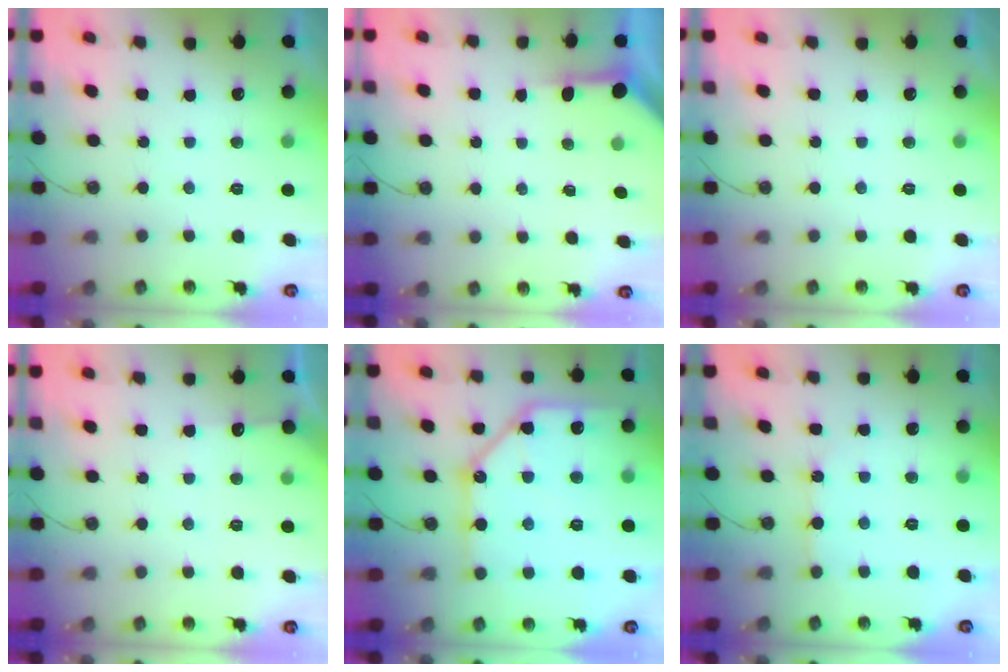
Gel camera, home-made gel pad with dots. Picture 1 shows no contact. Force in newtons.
{"total": 3.4, "press": 3.4, "slide": 0.3}
{"total": 0.0}
{"total": 2.9, "press": 2.8, "slide": 0.4}
{"total": 15.2, "press": 15.0, "slide": 1.8}
{"total": 5.0, "press": 5.0, "slide": 0.3}